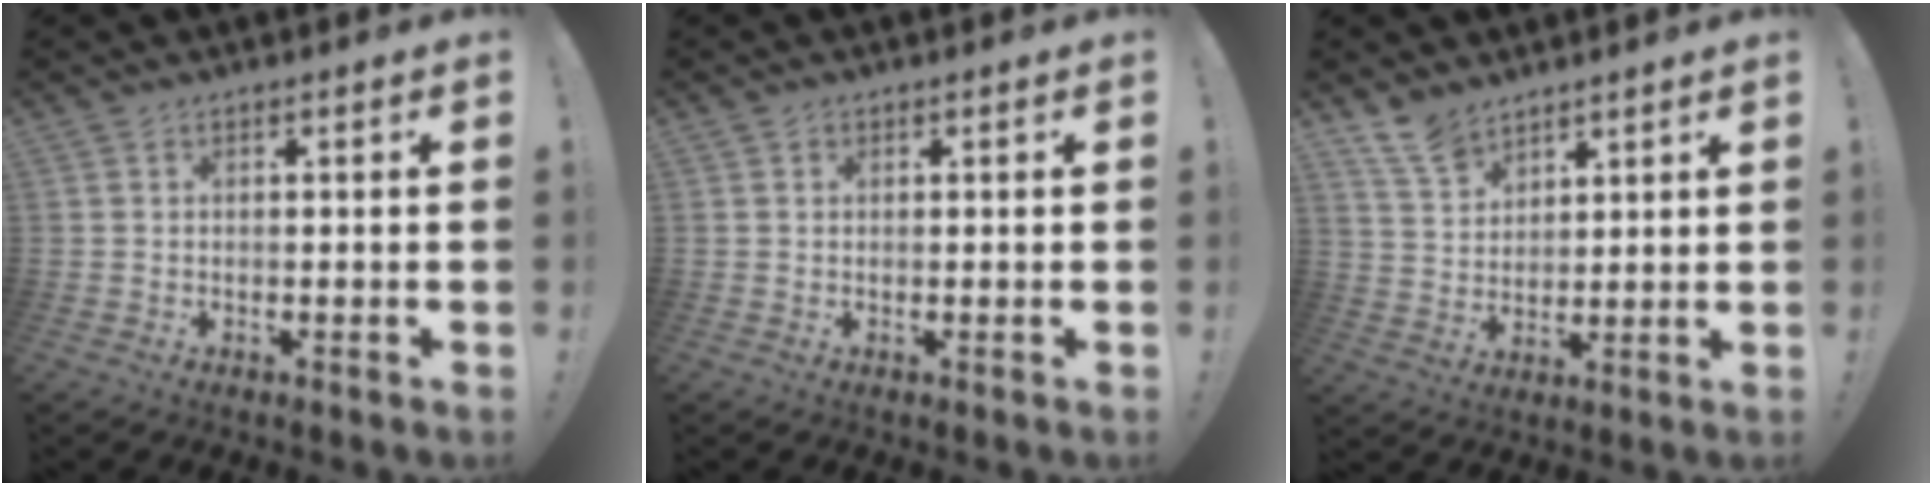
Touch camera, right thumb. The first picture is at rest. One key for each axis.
{"total": 0.7, "fx": 0.4, "fy": 0.6, "fz": 0.0, "tx": 0.006, "ty": -0.001, "tz": 0.006}
{"total": 8.8, "fx": 7.2, "fy": 4.5, "fz": 2.2, "tx": -0.045, "ty": -0.050, "tz": 0.141}